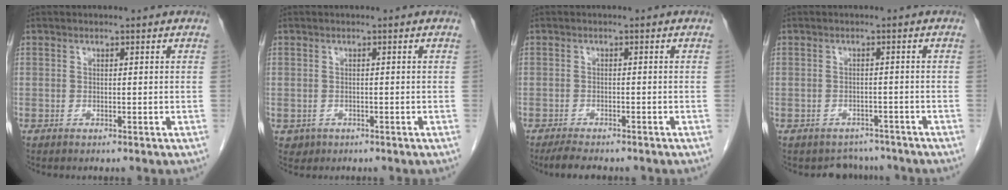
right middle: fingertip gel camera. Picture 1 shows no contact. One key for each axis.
{"total": 1.4, "fx": -0.6, "fy": 1.3, "fz": 0.2, "tx": -0.003, "ty": 0.004, "tz": -0.003}
{"total": 4.9, "fx": -4.1, "fy": 1.1, "fz": 2.4, "tx": -0.040, "ty": -0.010, "tz": -0.061}
{"total": 3.9, "fx": -3.4, "fy": 1.8, "fz": -0.5, "tx": 0.008, "ty": 0.012, "tz": -0.047}